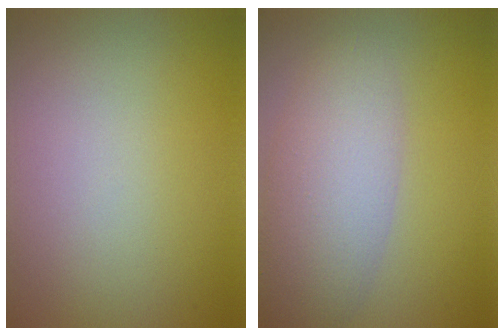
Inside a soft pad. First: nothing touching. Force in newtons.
{"total": 5.6, "press": 5.6, "slide": 0.3}